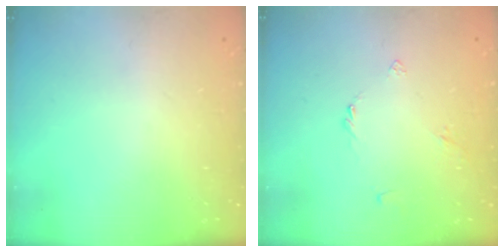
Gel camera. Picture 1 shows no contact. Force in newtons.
{"total": 2.4, "press": 2.4, "slide": 0.5}